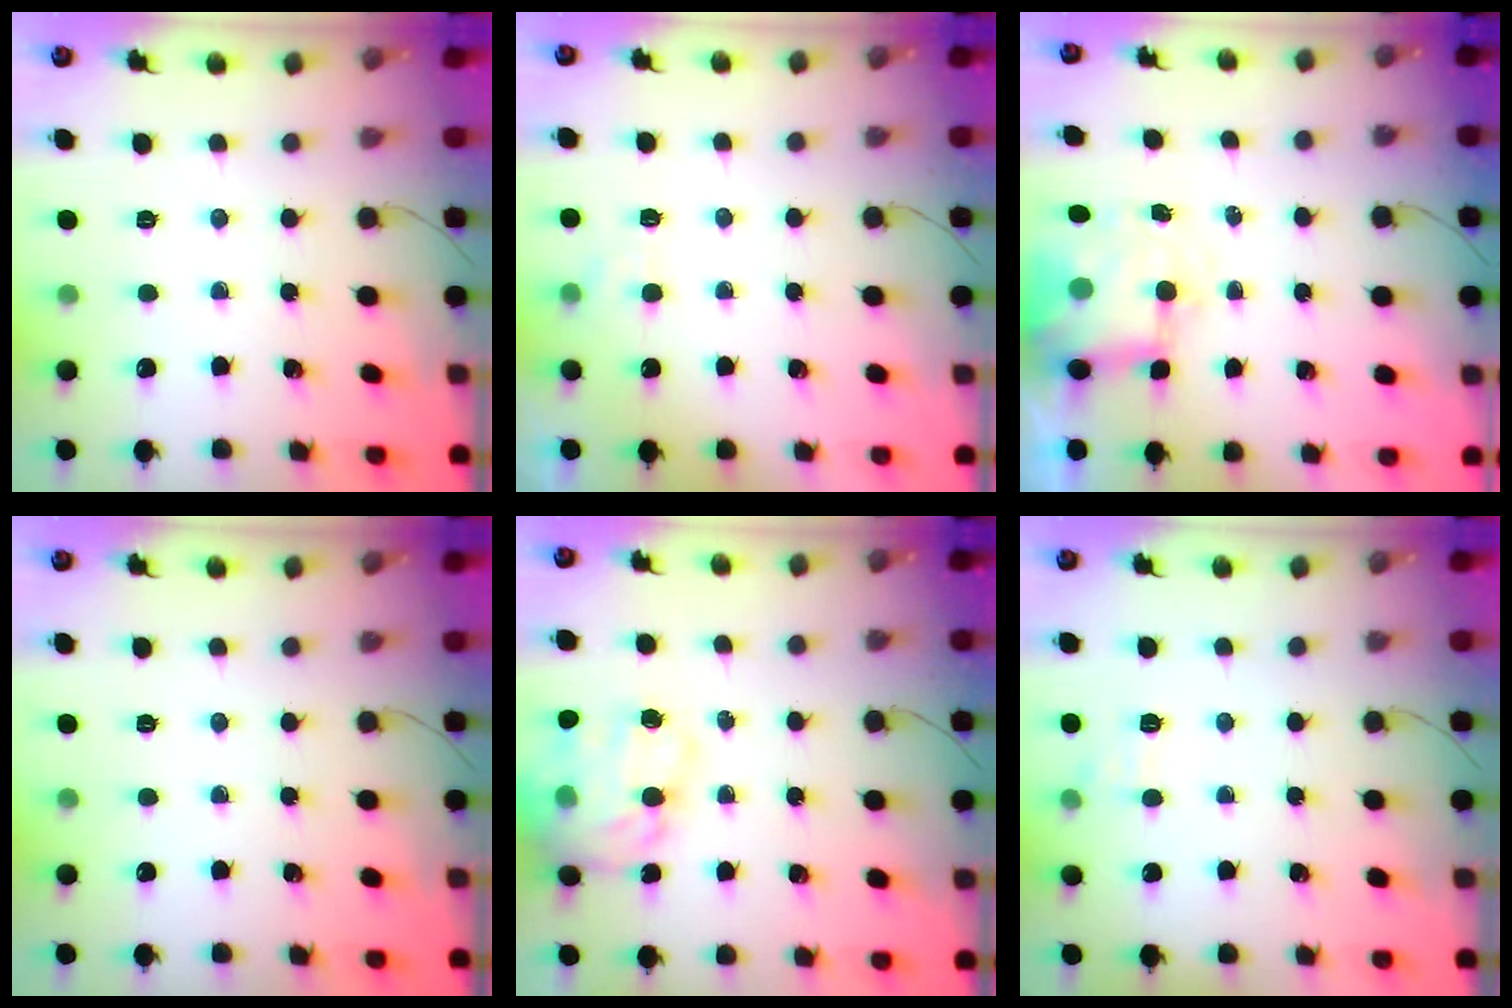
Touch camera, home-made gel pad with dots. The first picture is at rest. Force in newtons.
{"total": 2.1, "press": 1.6, "slide": 1.3}
{"total": 7.6, "press": 7.5, "slide": 1.3}
{"total": 0.0}
{"total": 21.3, "press": 20.8, "slide": 4.4}
{"total": 6.9, "press": 6.7, "slide": 1.6}